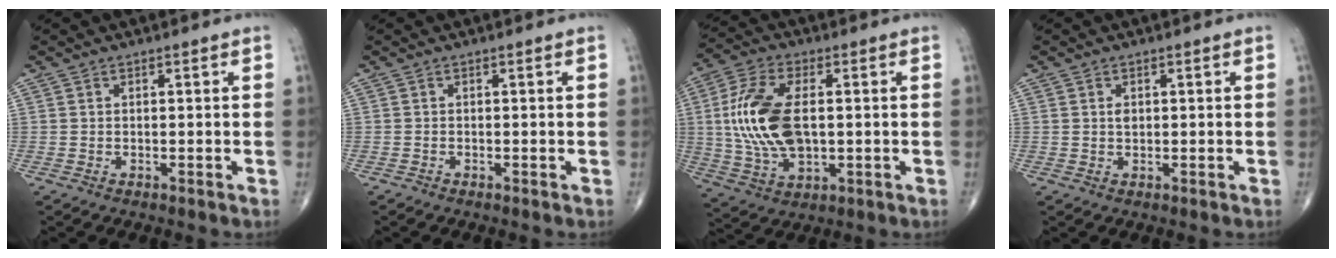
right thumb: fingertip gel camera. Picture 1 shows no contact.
{"total": 0.0}
{"total": 15.9, "force": [0.9, 8.4, 13.4], "torque": [-0.277, 0.000, 0.021]}
{"total": 1.3, "force": [0.3, 0.9, 1.0], "torque": [-0.012, -0.001, 0.007]}